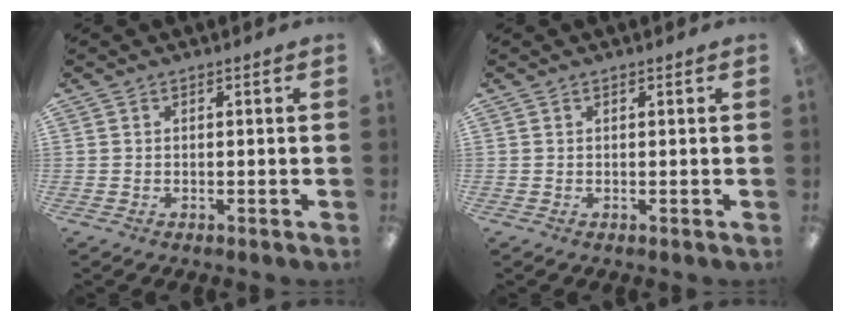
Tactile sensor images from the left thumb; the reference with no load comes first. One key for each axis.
{"total": 0.0}